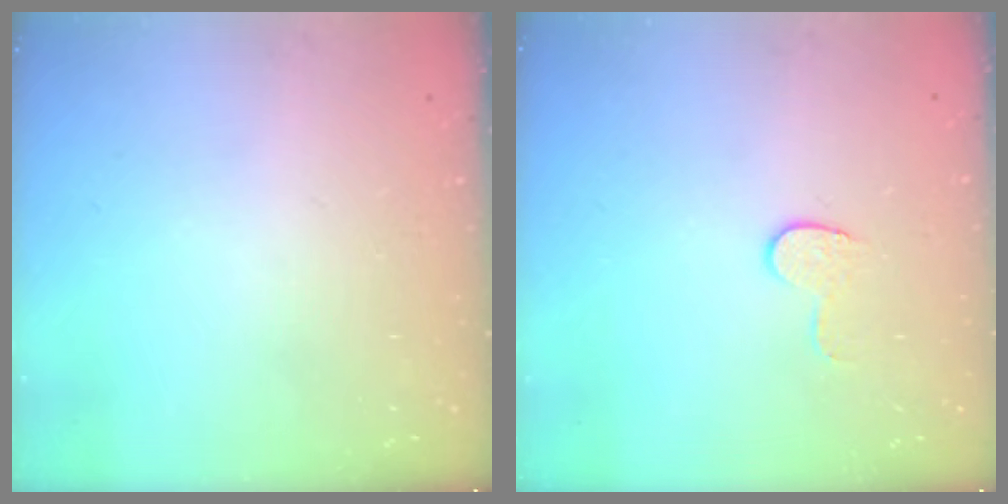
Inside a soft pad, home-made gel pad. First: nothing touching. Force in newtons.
{"total": 5.4, "press": 5.4, "slide": 0.5}